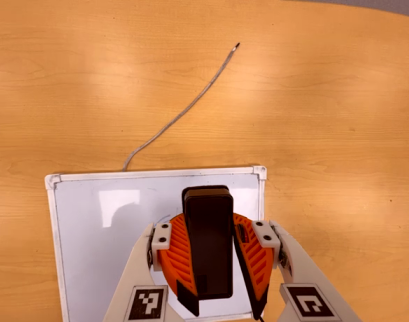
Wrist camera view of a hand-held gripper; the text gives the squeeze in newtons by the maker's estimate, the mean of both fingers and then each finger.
{"total": 10.5, "left": 9.6, "right": 11.4}